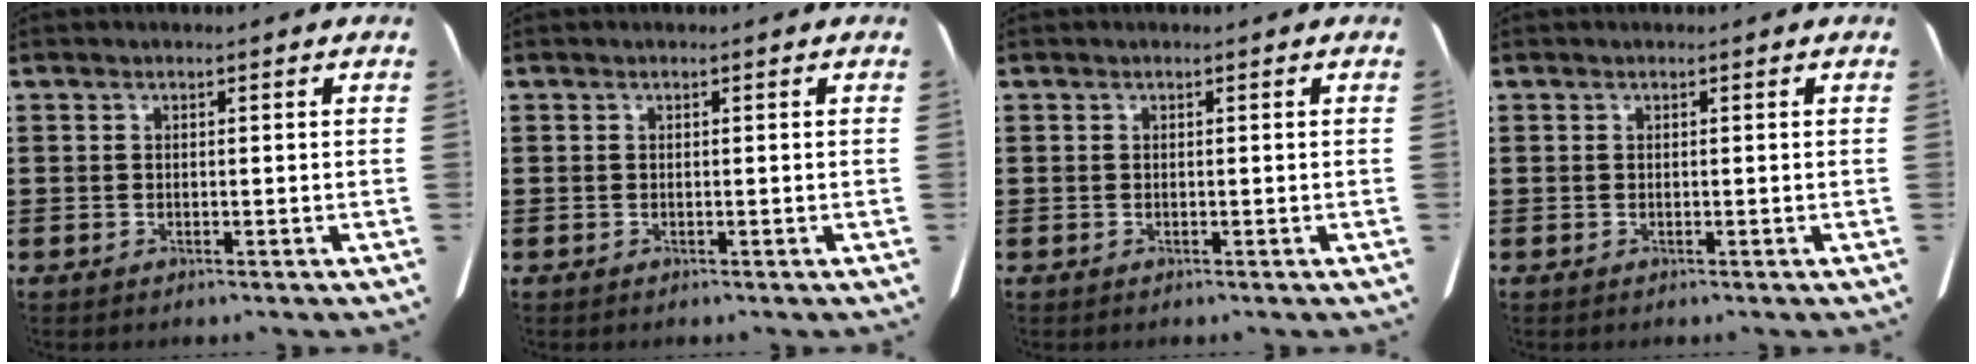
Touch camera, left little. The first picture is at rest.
{"total": 0.0}
{"total": 0.0}
{"total": 0.0}